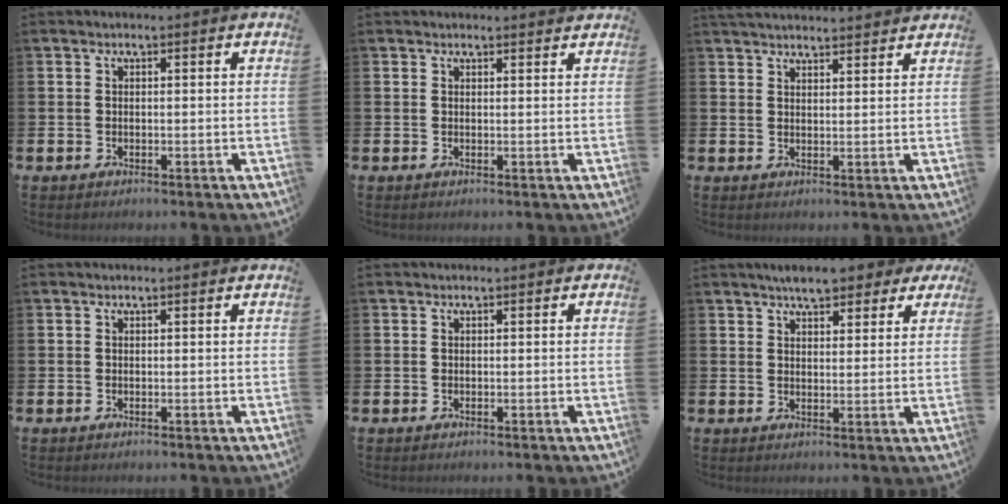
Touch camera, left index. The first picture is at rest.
{"total": 1.0, "force": [0.9, 0.1, 0.1], "torque": [0.006, -0.001, 0.016]}
{"total": 3.2, "force": [3.2, 0.2, 0.2], "torque": [-0.010, -0.014, 0.059]}
{"total": 0.0}
{"total": 0.0}
{"total": 5.9, "force": [5.2, 2.0, 1.9], "torque": [-0.034, -0.014, 0.093]}